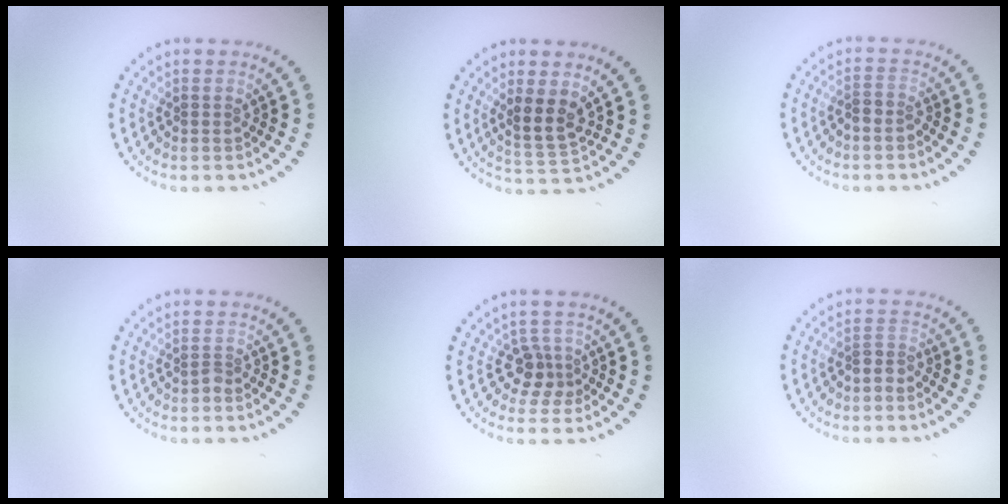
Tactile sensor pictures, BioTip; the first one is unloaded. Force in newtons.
{"total": 2.9, "press": 2.5, "slide": 1.4}
{"total": 1.3, "press": 1.0, "slide": 0.9}
{"total": 0.8, "press": 0.5, "slide": 0.6}
{"total": 2.3, "press": 1.8, "slide": 1.4}
{"total": 1.2, "press": 0.7, "slide": 1.0}